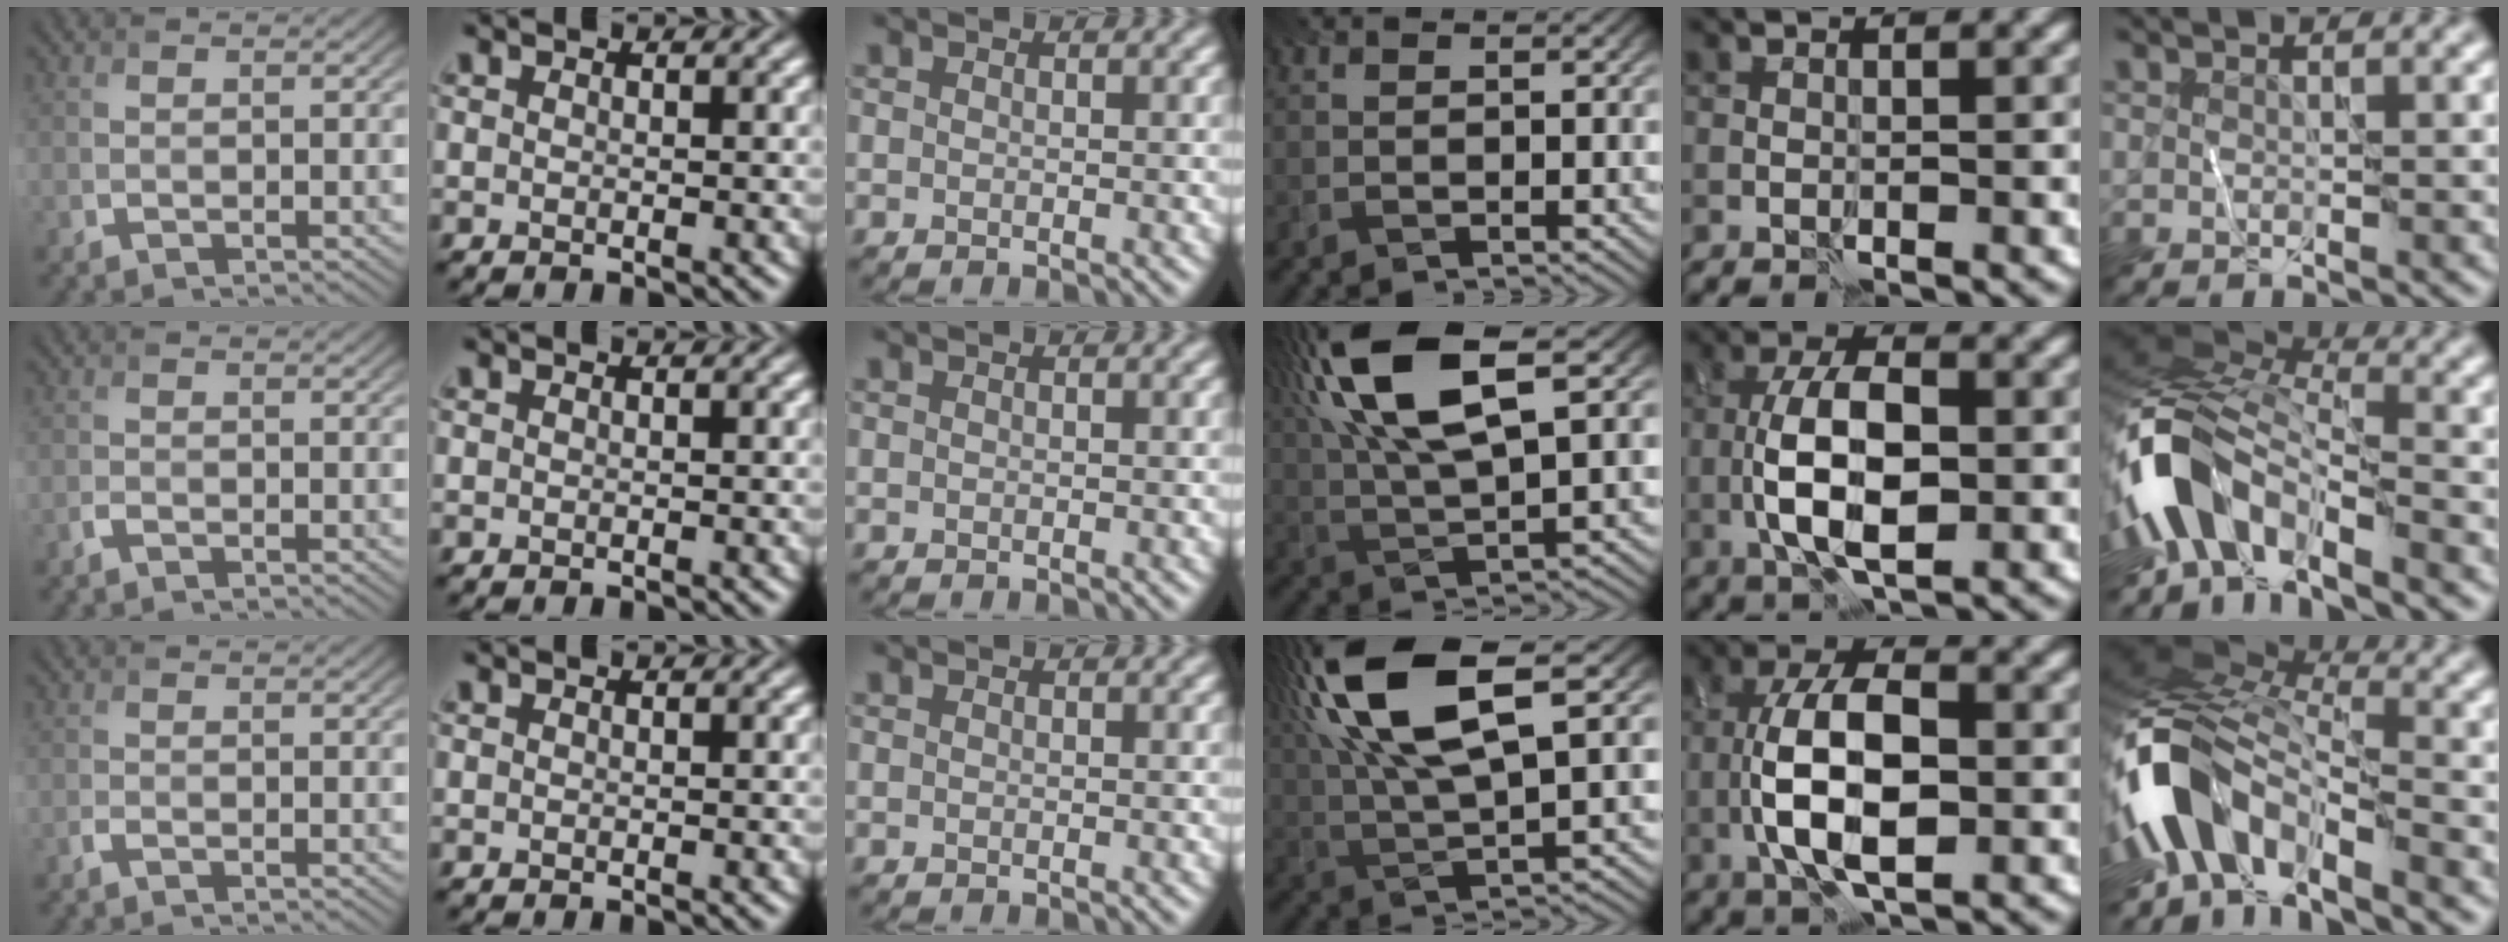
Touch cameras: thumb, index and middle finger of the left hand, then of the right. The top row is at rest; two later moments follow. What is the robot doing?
{"motion": "wipe", "object": "whiteboard"}